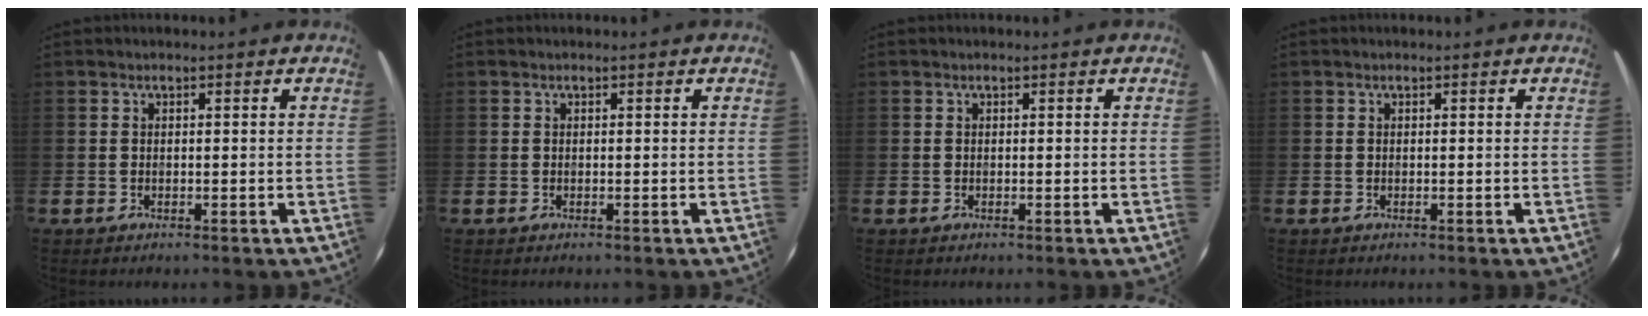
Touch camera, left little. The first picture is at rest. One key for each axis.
{"total": 0.0}
{"total": 0.0}
{"total": 0.0}